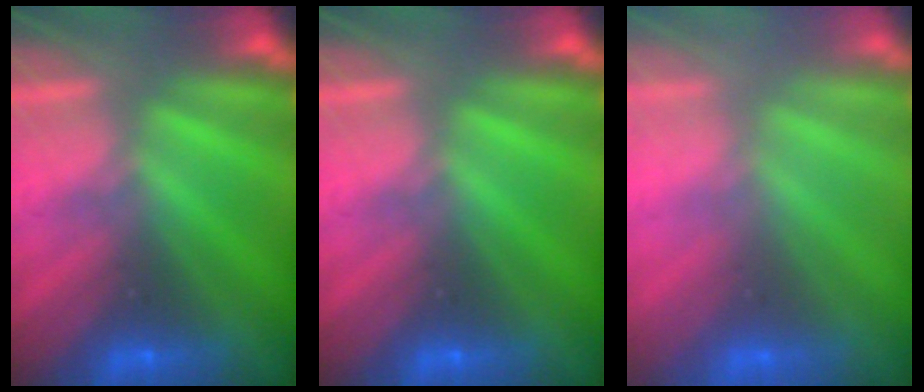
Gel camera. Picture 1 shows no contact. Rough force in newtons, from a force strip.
{"total": 0.0}
{"total": 2.9}